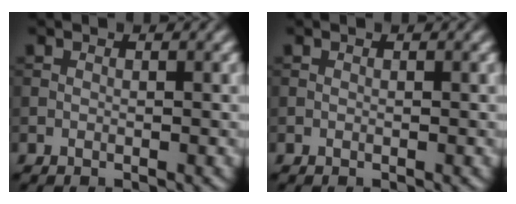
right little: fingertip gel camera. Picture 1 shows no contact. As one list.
[{"total": 0.0}]